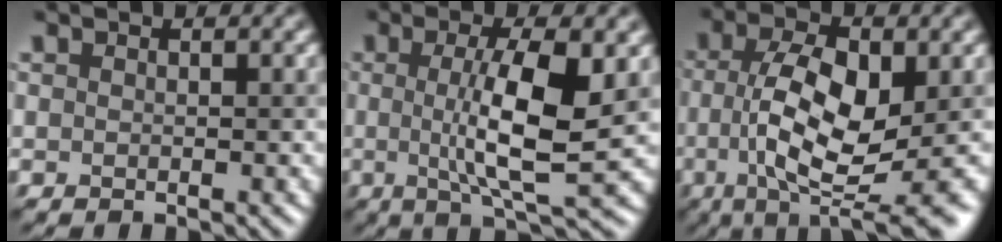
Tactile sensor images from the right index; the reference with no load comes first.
{"total": 7.7, "force": [0.4, 1.7, 7.5], "torque": [-0.123, -0.007, 0.008]}
{"total": 9.8, "force": [-1.2, 3.6, 9.1], "torque": [-0.150, 0.000, -0.024]}